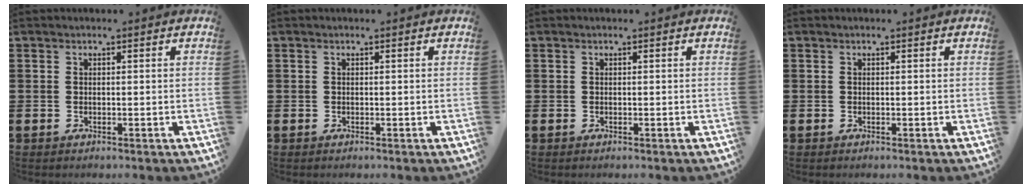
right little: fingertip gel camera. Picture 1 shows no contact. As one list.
[{"total": 0.0}, {"total": 0.0}, {"total": 0.0}]